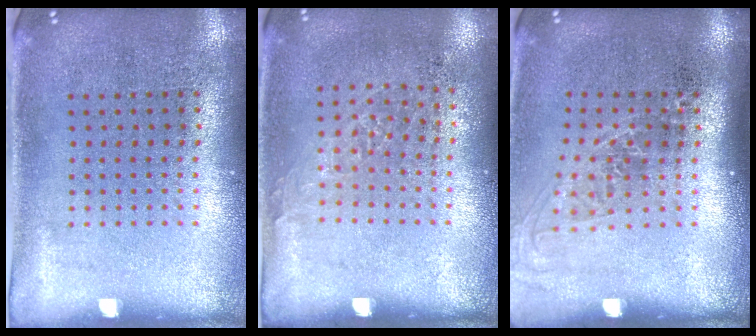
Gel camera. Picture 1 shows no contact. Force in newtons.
{"total": 0.9, "press": 0.8, "slide": 0.4}
{"total": 1.4, "press": 1.1, "slide": 0.9}